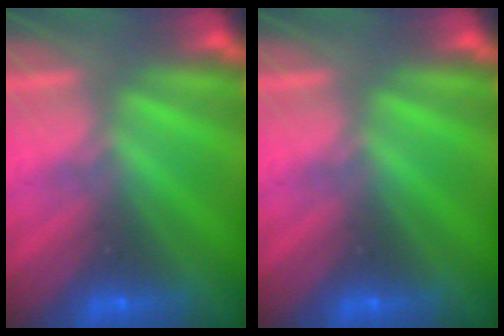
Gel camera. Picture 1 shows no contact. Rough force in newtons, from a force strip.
{"total": 0.0}